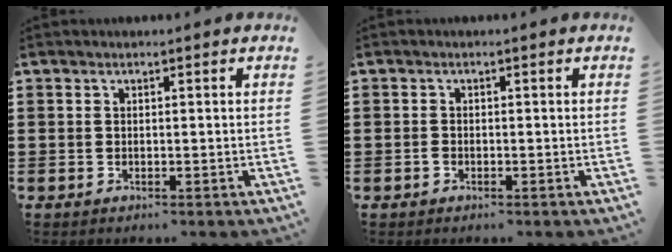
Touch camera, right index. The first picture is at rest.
{"total": 0.8, "force": [-0.5, 0.5, 0.4], "torque": [-0.008, -0.001, -0.010]}